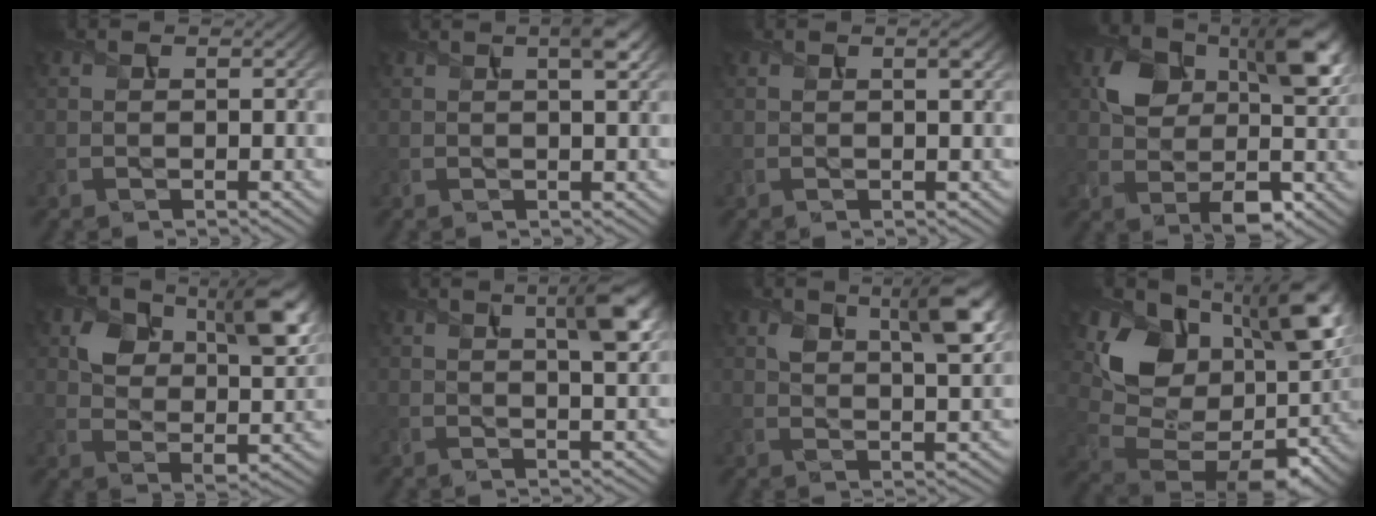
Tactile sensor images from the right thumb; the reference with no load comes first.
{"total": 2.8, "force": [1.3, 0.5, 2.4], "torque": [-0.039, 0.005, 0.020]}
{"total": 1.6, "force": [0.6, 0.3, 1.4], "torque": [-0.023, 0.002, 0.011]}
{"total": 9.7, "force": [2.1, 6.3, 7.1], "torque": [-0.126, -0.010, 0.036]}
{"total": 9.5, "force": [4.2, 5.8, 6.2], "torque": [-0.109, -0.020, 0.078]}
{"total": 6.0, "force": [2.5, 1.5, 5.3], "torque": [-0.080, 0.005, 0.042]}
{"total": 7.5, "force": [3.7, 2.8, 5.8], "torque": [-0.101, -0.005, 0.066]}
{"total": 17.8, "force": [4.8, 11.7, 12.6], "torque": [-0.227, -0.012, 0.103]}